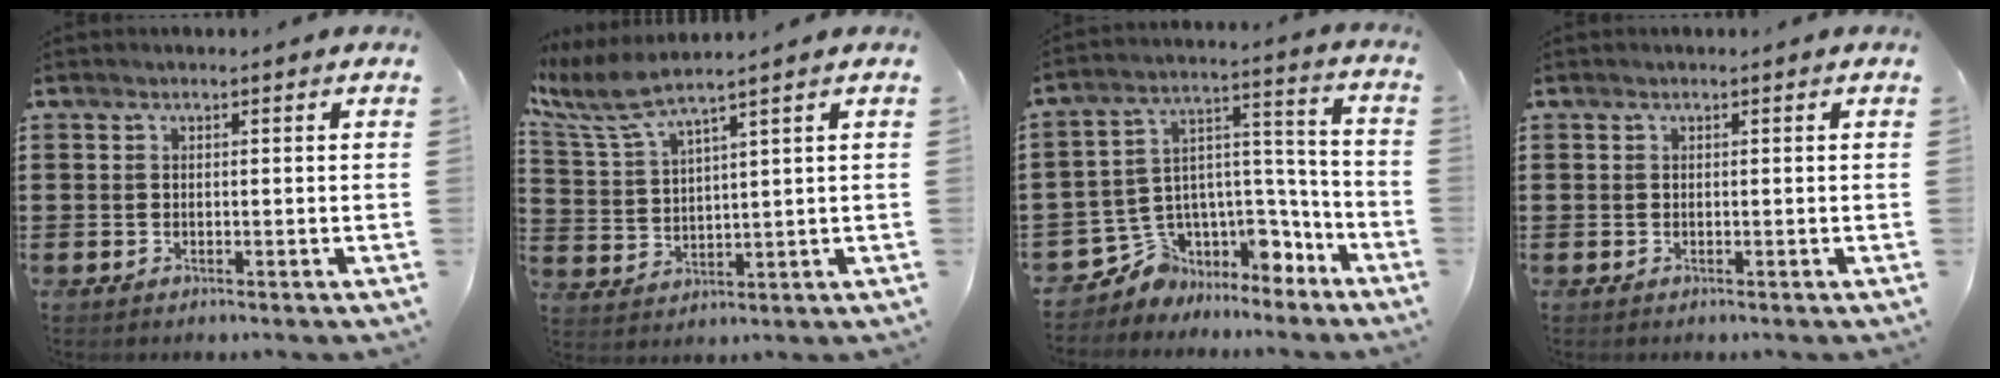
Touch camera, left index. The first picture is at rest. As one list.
[{"total": 6.1, "force": [5.0, 0.3, 3.5], "torque": [-0.098, -0.026, 0.083]}, {"total": 7.9, "force": [-5.1, 5.8, 1.6], "torque": [-0.043, -0.002, -0.087]}, {"total": 0.0}]